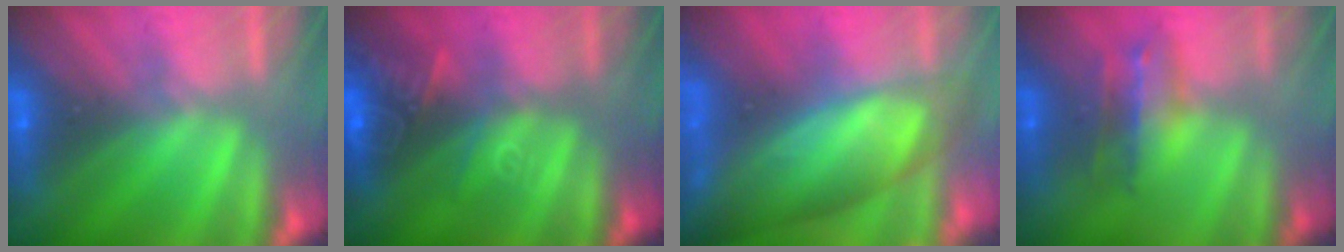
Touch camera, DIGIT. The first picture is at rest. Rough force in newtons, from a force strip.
{"total": 2.8}
{"total": 10.2}
{"total": 2.7}